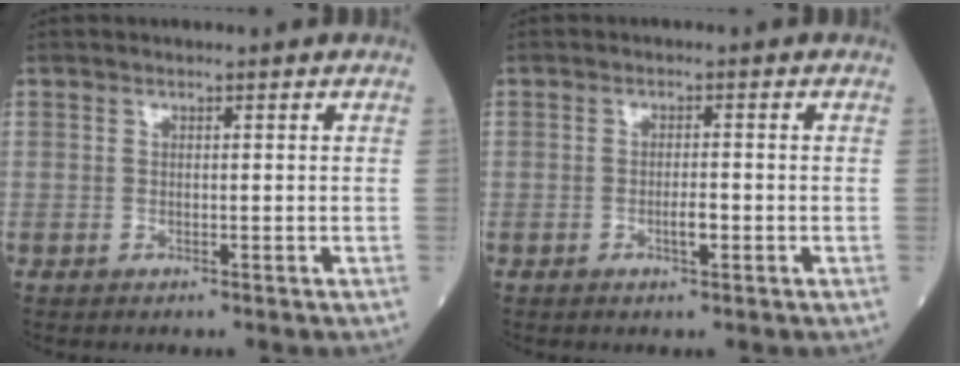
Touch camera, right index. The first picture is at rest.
{"total": 2.0, "force": [-0.8, 0.4, 1.8], "torque": [-0.029, 0.000, -0.014]}